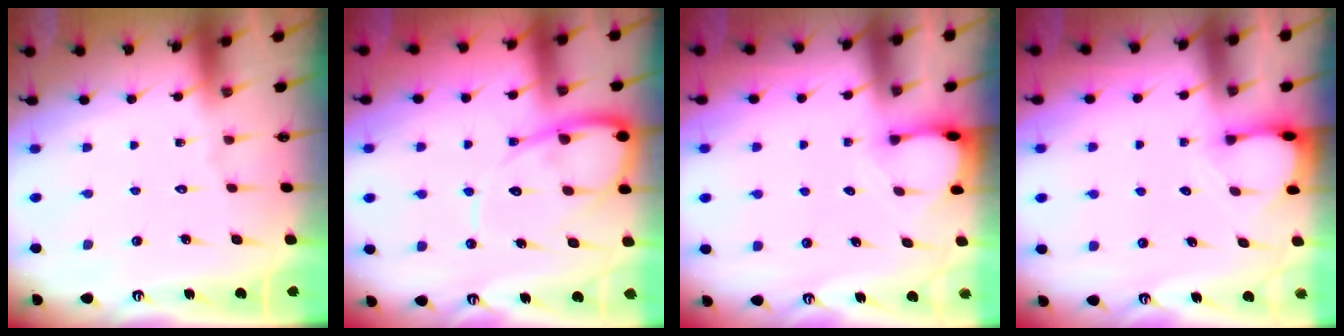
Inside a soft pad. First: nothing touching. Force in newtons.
{"total": 10.2, "press": 10.1, "slide": 1.0}
{"total": 2.3, "press": 2.3, "slide": 0.3}
{"total": 2.3, "press": 2.3, "slide": 0.3}